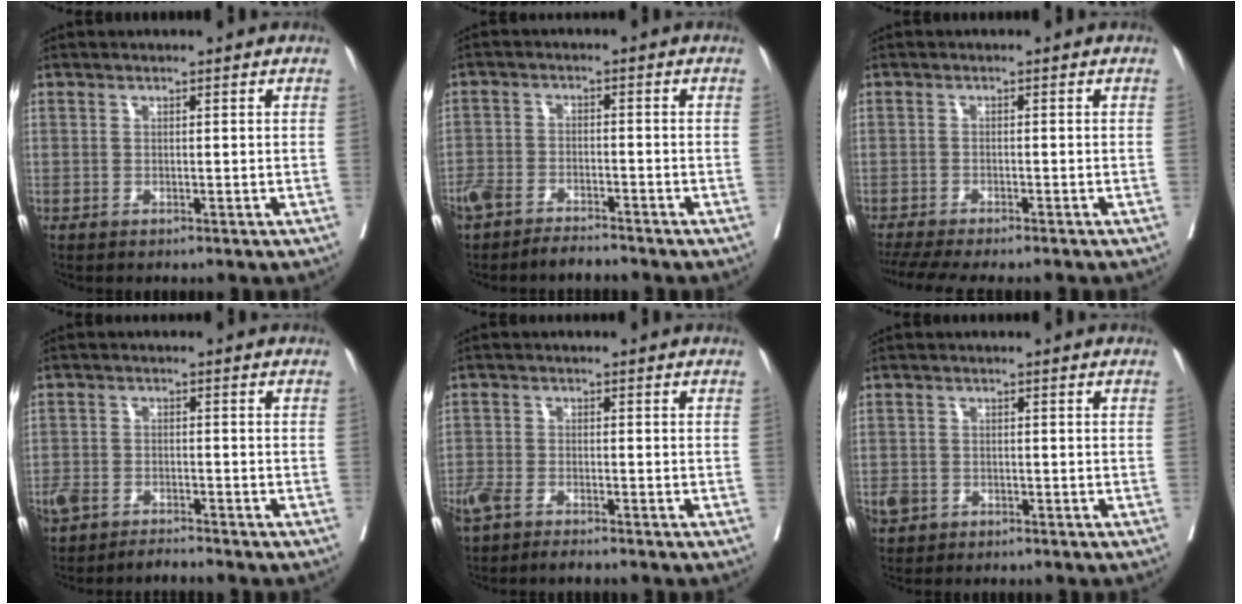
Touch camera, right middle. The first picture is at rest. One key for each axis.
{"total": 7.0, "fx": -6.2, "fy": 1.9, "fz": 2.5, "tx": -0.047, "ty": -0.003, "tz": -0.108}
{"total": 10.1, "fx": -8.8, "fy": 1.2, "fz": 4.9, "tx": -0.071, "ty": -0.011, "tz": -0.129}
{"total": 4.9, "fx": -4.4, "fy": 1.3, "fz": 1.7, "tx": -0.034, "ty": -0.003, "tz": -0.082}
{"total": 6.6, "fx": -5.2, "fy": 2.0, "fz": 3.5, "tx": -0.068, "ty": -0.005, "tz": -0.096}
{"total": 2.5, "fx": -1.4, "fy": 2.0, "fz": 0.8, "tx": -0.019, "ty": 0.003, "tz": -0.023}